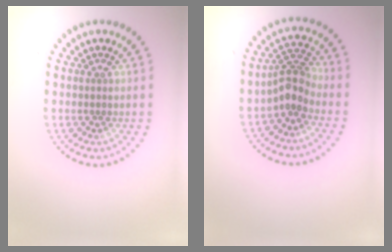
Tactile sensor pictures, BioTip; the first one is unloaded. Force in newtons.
{"total": 2.9, "press": 2.3, "slide": 1.8}